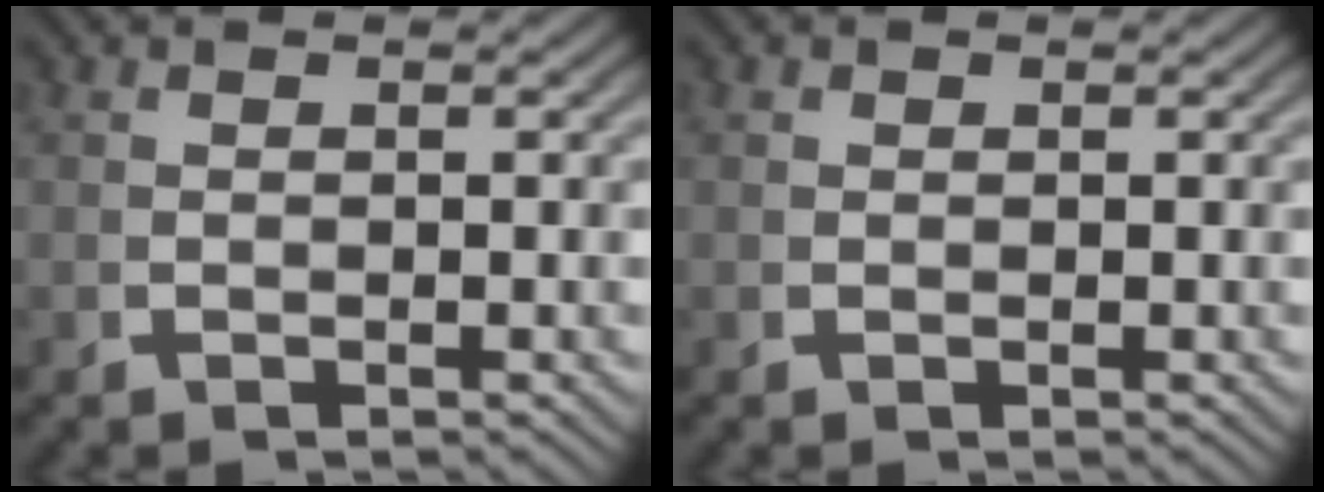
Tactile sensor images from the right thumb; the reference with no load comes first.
{"total": 0.5, "force": [0.3, 0.5, 0.1], "torque": [-0.003, -0.004, 0.008]}